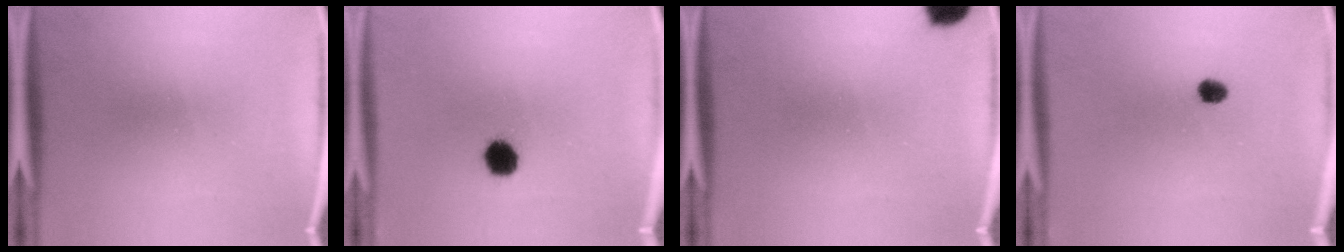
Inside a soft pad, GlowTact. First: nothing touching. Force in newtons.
{"total": 5.4}
{"total": 5.8}
{"total": 2.5}